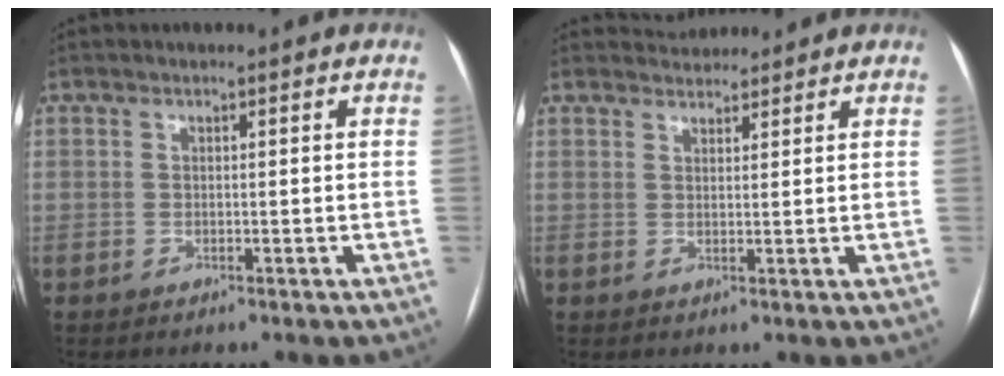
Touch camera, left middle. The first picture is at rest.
{"total": 2.9, "force": [2.8, 0.7, -0.2], "torque": [-0.002, 0.017, 0.046]}